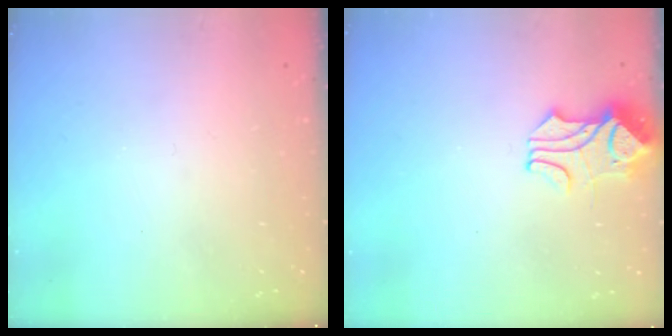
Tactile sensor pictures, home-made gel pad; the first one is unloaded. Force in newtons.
{"total": 1.7, "press": 1.2, "slide": 1.1}